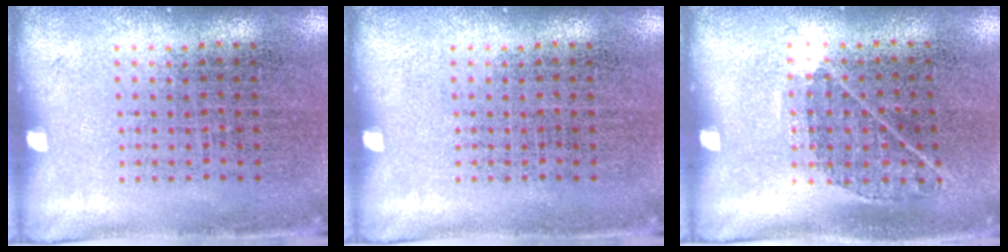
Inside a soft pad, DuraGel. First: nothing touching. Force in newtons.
{"total": 0.0}
{"total": 0.8, "press": 0.6, "slide": 0.5}